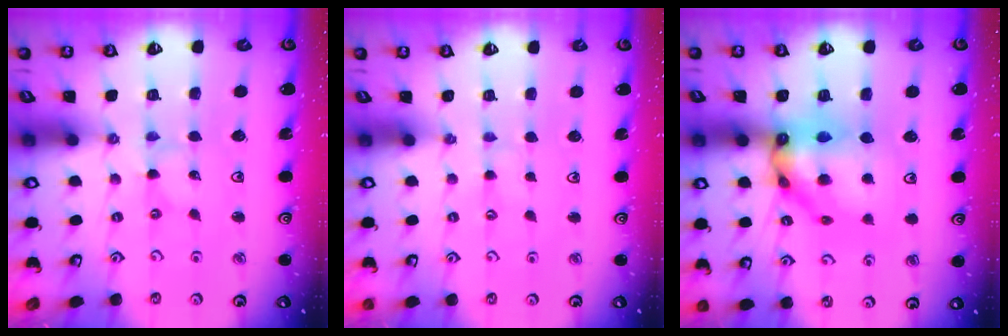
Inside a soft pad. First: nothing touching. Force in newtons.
{"total": 1.2, "press": 1.2, "slide": 0.2}
{"total": 14.9, "press": 14.9, "slide": 1.1}